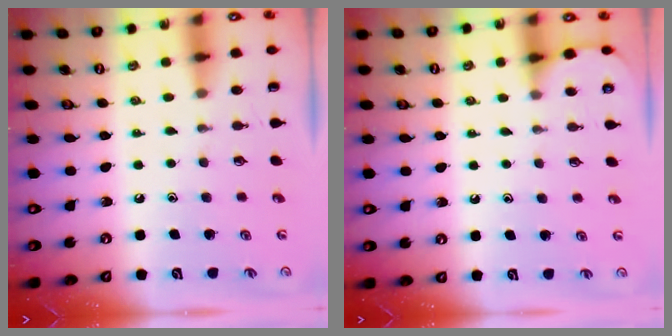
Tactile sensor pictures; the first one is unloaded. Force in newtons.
{"total": 4.3, "press": 4.2, "slide": 0.5}